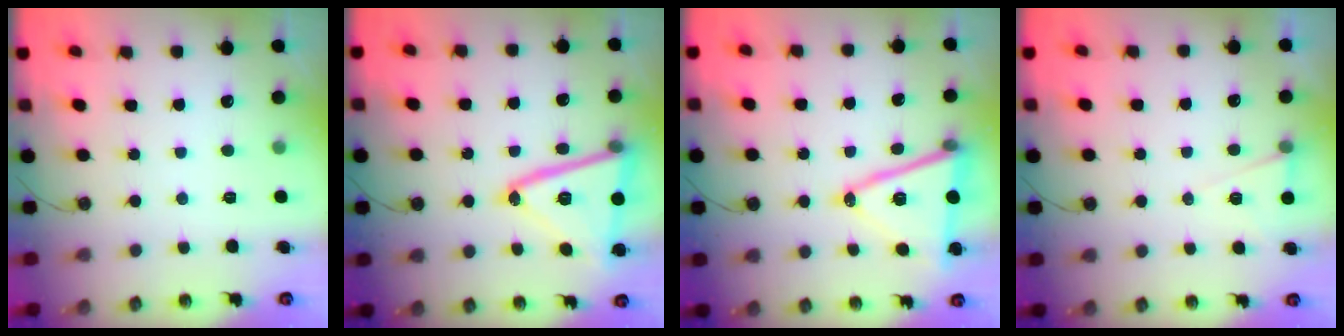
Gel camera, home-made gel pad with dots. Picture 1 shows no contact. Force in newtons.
{"total": 21.1, "press": 21.0, "slide": 1.8}
{"total": 15.4, "press": 14.9, "slide": 3.8}
{"total": 6.3, "press": 4.4, "slide": 4.5}